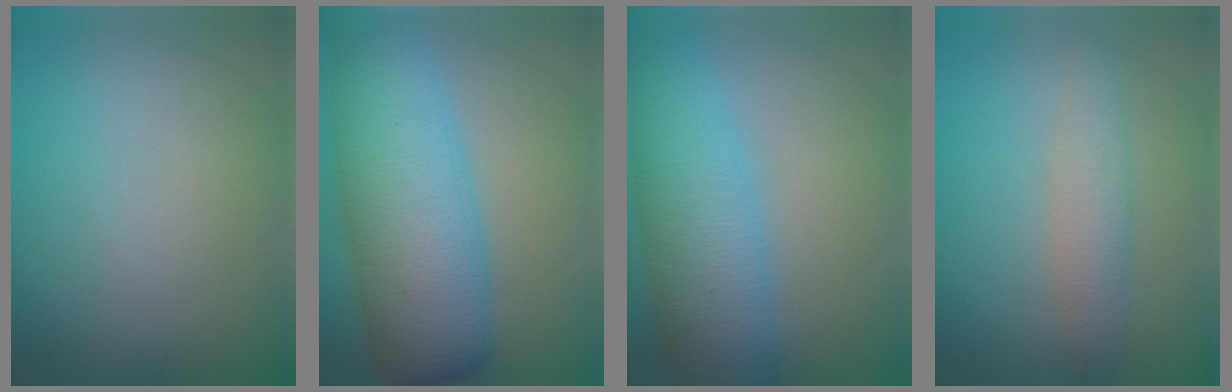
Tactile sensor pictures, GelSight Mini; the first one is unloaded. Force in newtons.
{"total": 11.8, "press": 11.8, "slide": 0.3}
{"total": 8.6, "press": 8.6, "slide": 0.3}
{"total": 3.0, "press": 3.0, "slide": 0.0}